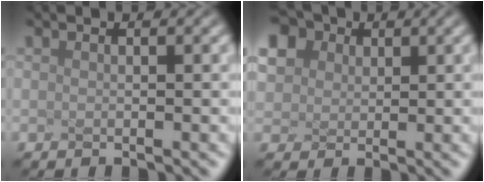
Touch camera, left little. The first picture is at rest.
{"total": 4.6, "force": [2.4, 3.6, 1.6], "torque": [-0.100, 0.018, 0.075]}